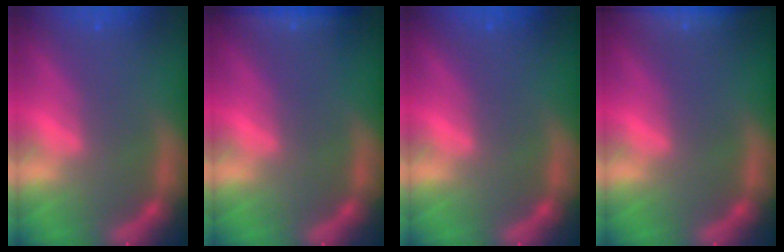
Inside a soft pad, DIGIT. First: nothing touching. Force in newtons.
{"total": 2.4}
{"total": 0.0}
{"total": 6.0}